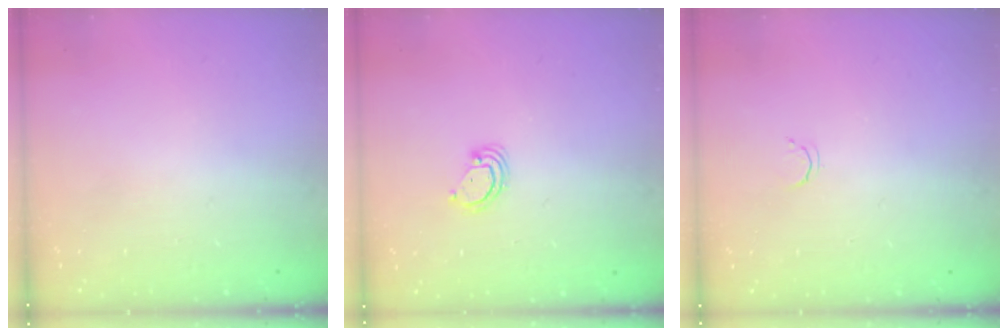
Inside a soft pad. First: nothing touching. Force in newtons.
{"total": 3.6, "press": 3.6, "slide": 0.3}
{"total": 2.1, "press": 2.1, "slide": 0.4}